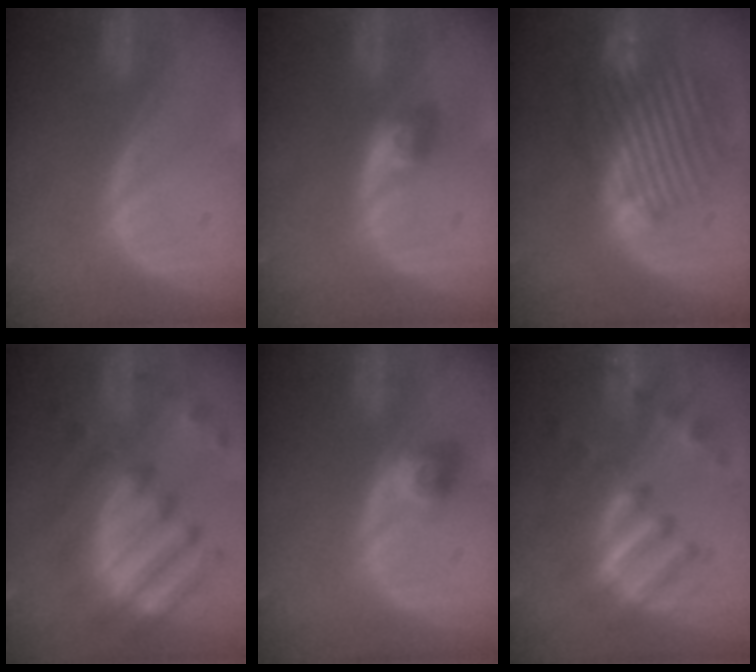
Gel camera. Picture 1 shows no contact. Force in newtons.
{"total": 3.0, "press": 2.6, "slide": 1.4}
{"total": 10.2, "press": 9.5, "slide": 3.9}
{"total": 10.9, "press": 10.4, "slide": 3.4}
{"total": 3.0, "press": 2.7, "slide": 1.3}
{"total": 9.1, "press": 8.5, "slide": 3.1}